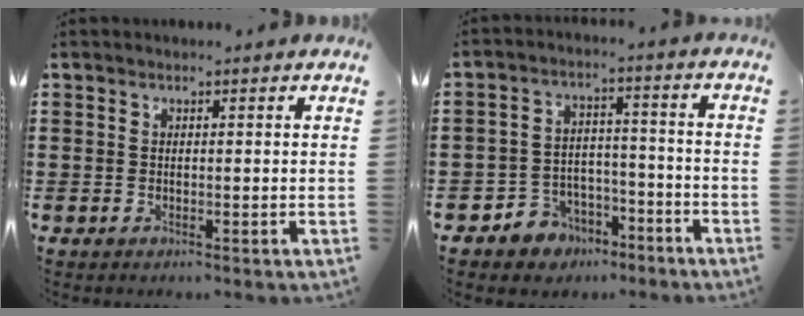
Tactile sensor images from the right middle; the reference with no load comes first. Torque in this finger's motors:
{"motor_torque": [0.94, -0.87, 0.07, 0.00]}